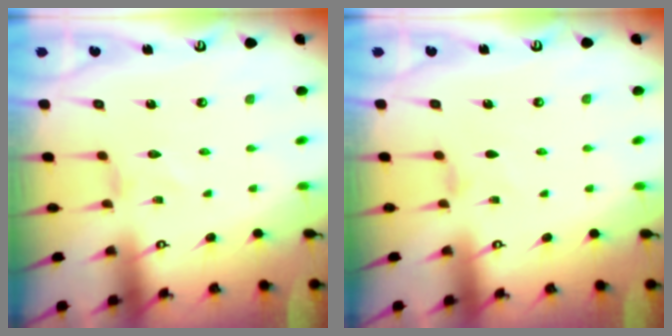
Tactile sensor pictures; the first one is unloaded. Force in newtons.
{"total": 1.4, "press": 1.3, "slide": 0.4}